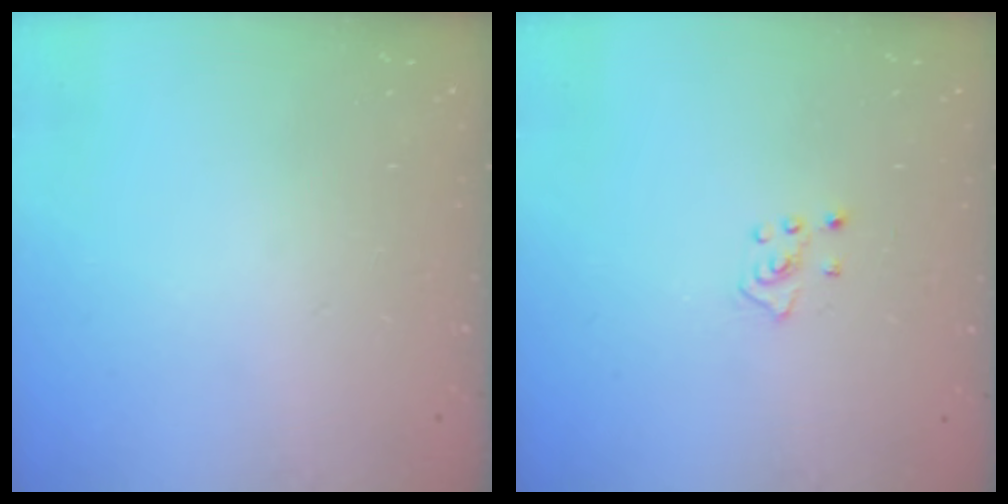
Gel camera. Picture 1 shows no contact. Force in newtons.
{"total": 2.4, "press": 2.4, "slide": 0.5}